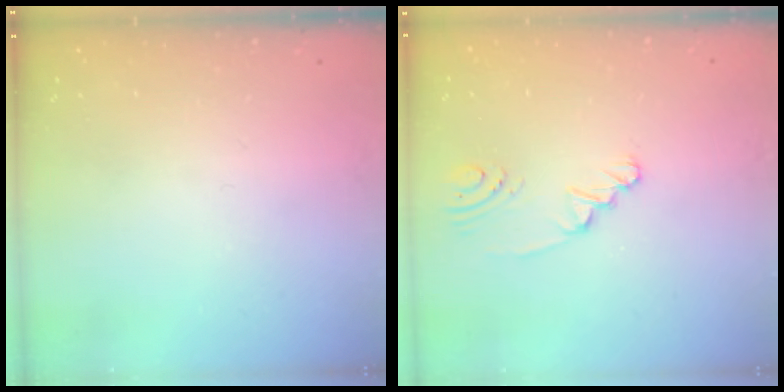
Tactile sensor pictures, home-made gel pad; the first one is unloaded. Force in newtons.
{"total": 2.6, "press": 2.6, "slide": 0.6}